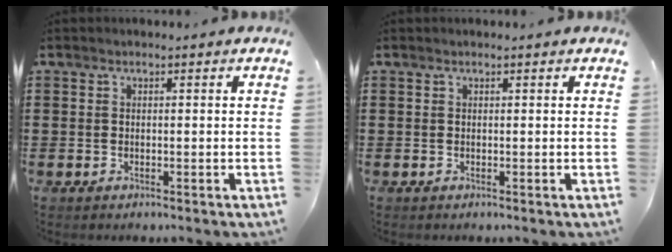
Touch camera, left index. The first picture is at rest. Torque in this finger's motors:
{"motor_torque": [2.14, -0.01, 0.16, -0.01]}